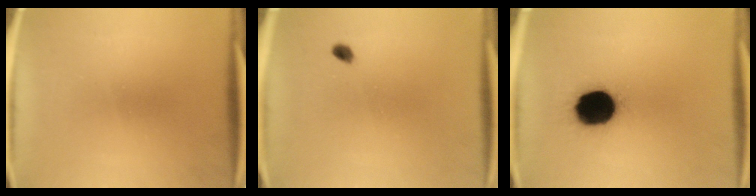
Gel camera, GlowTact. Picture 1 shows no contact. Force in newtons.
{"total": 2.0}
{"total": 16.0}